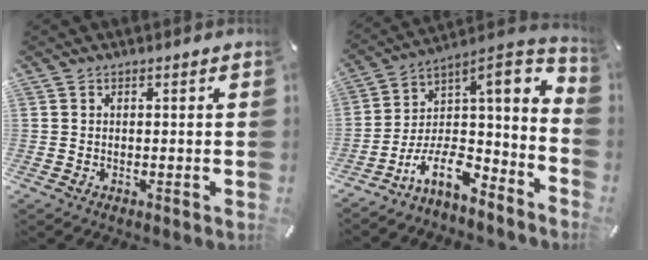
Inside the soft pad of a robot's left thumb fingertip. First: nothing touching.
{"total": 10.1, "force": [-4.3, 5.0, 7.6], "torque": [-0.106, 0.000, -0.077]}